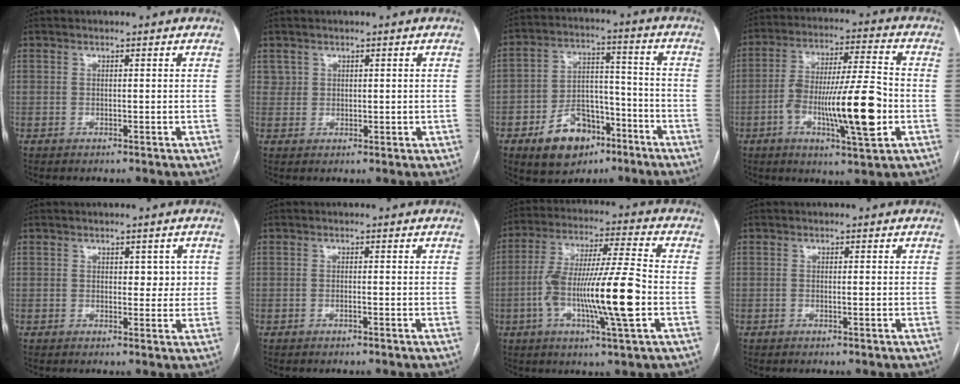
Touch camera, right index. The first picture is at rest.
{"total": 2.1, "force": [1.0, 1.8, 0.3], "torque": [0.004, 0.001, 0.018]}
{"total": 11.8, "force": [-6.6, 7.3, 6.4], "torque": [-0.106, 0.025, -0.103]}
{"total": 15.6, "force": [-4.2, 2.0, 14.9], "torque": [-0.260, 0.003, -0.068]}
{"total": 3.1, "force": [0.7, 1.9, 2.3], "torque": [-0.019, 0.002, 0.009]}
{"total": 0.5, "force": [-0.3, 0.1, 0.4], "torque": [-0.010, 0.000, -0.005]}
{"total": 16.1, "force": [-3.7, 0.8, 15.6], "torque": [-0.290, 0.000, -0.067]}
{"total": 0.6, "force": [-0.2, 0.1, 0.6], "torque": [-0.010, 0.000, -0.002]}